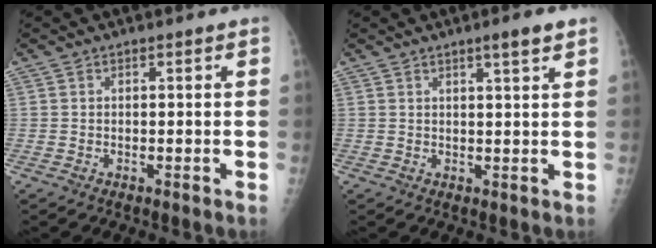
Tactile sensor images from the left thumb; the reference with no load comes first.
{"total": 3.6, "force": [2.4, 0.1, 2.7], "torque": [-0.042, -0.014, 0.036]}